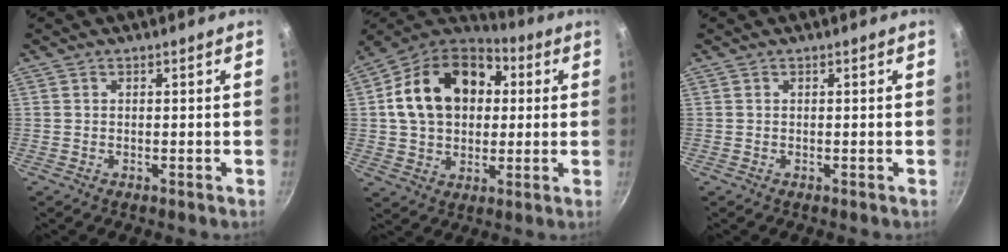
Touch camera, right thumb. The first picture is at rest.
{"total": 20.6, "force": [3.8, 15.0, 13.5], "torque": [-0.211, 0.030, 0.053]}
{"total": 0.0}